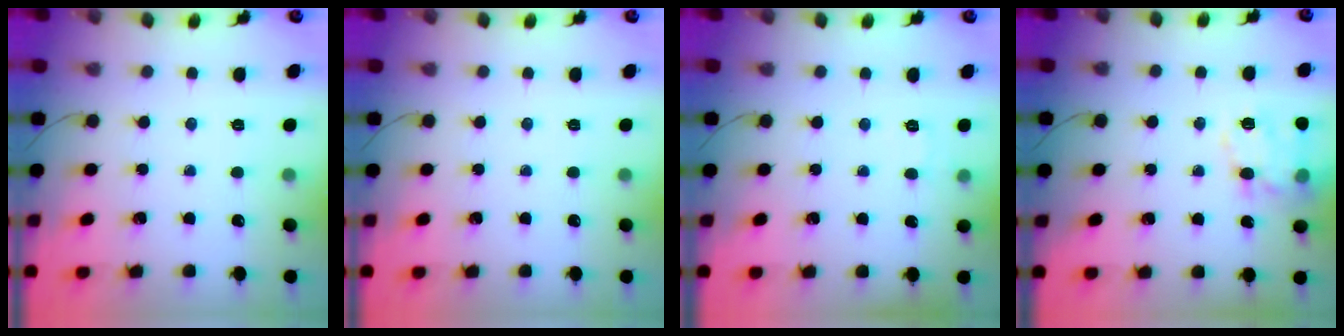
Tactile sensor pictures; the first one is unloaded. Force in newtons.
{"total": 0.0}
{"total": 4.5, "press": 4.4, "slide": 1.2}
{"total": 15.6, "press": 15.6, "slide": 1.1}